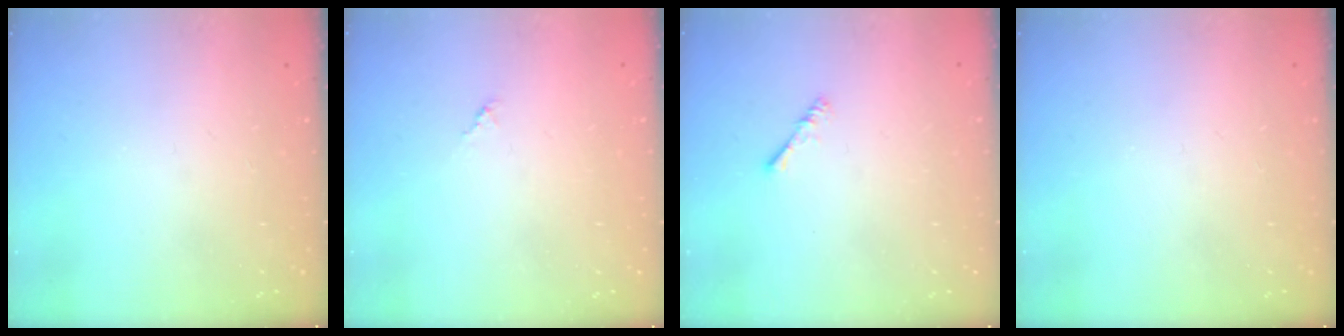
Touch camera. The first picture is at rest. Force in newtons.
{"total": 0.0}
{"total": 1.5, "press": 1.4, "slide": 0.3}
{"total": 0.0}